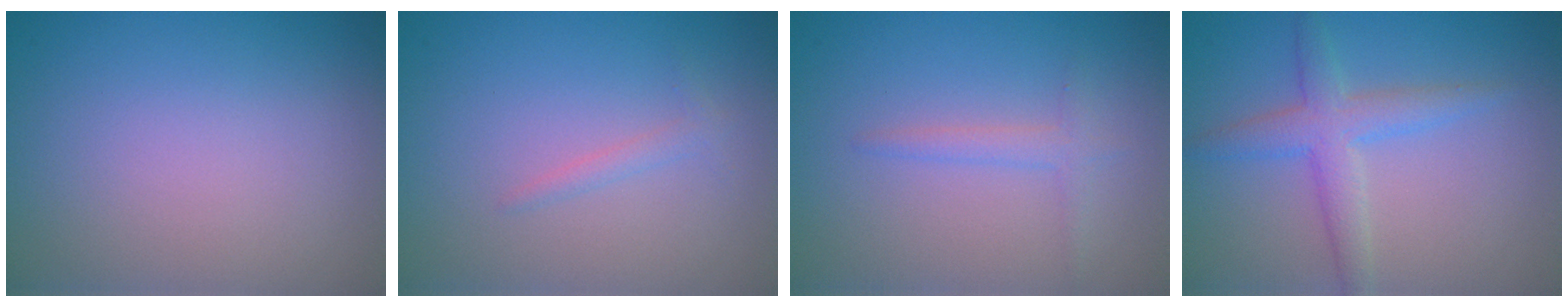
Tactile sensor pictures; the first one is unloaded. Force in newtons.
{"total": 1.0, "press": 1.0, "slide": 0.1}
{"total": 1.5, "press": 1.5, "slide": 0.1}
{"total": 3.4, "press": 3.4, "slide": 0.1}